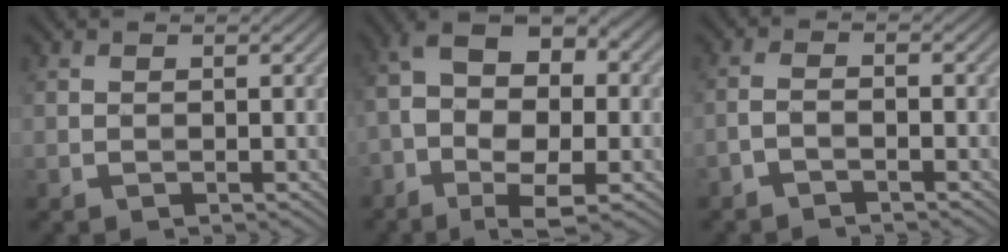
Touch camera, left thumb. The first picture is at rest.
{"total": 12.9, "force": [-2.6, 6.5, 10.8], "torque": [-0.210, 0.008, -0.045]}
{"total": 1.8, "force": [-1.4, 0.3, 1.1], "torque": [-0.021, 0.003, -0.033]}